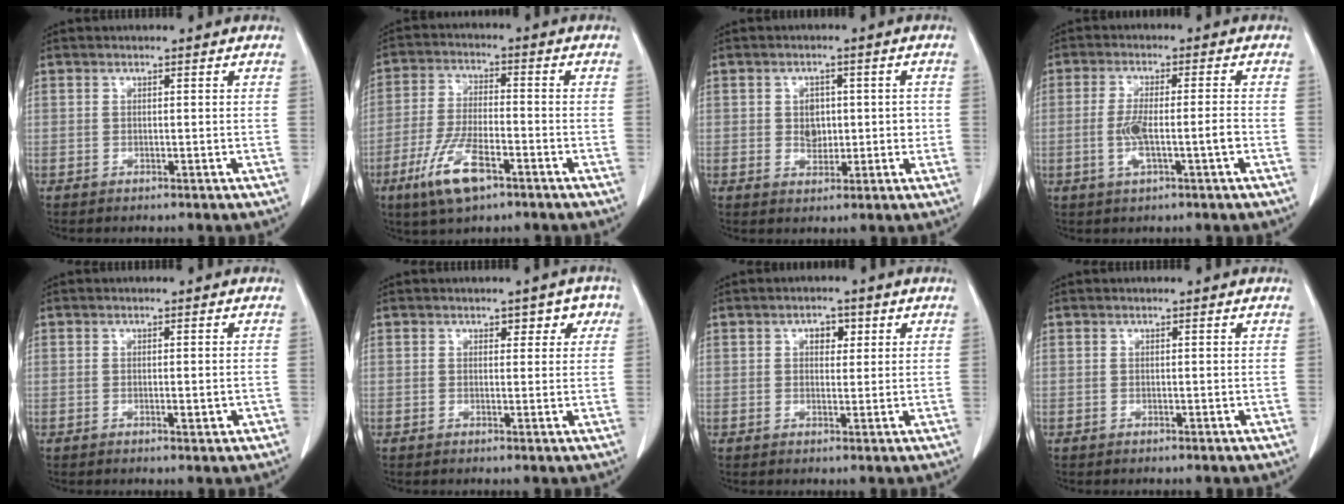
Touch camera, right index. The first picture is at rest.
{"total": 9.8, "force": [-5.4, 2.7, 7.7], "torque": [-0.161, -0.014, -0.098]}
{"total": 4.4, "force": [0.1, 3.3, 2.9], "torque": [-0.035, 0.010, 0.010]}
{"total": 6.2, "force": [-1.6, 0.5, 6.0], "torque": [-0.119, 0.002, -0.027]}
{"total": 1.9, "force": [-0.6, 0.5, 1.7], "torque": [-0.025, -0.002, -0.006]}
{"total": 3.0, "force": [1.4, 2.0, 1.7], "torque": [-0.002, 0.010, 0.013]}
{"total": 2.7, "force": [1.1, 1.7, 1.8], "torque": [-0.024, 0.007, 0.014]}
{"total": 0.0}